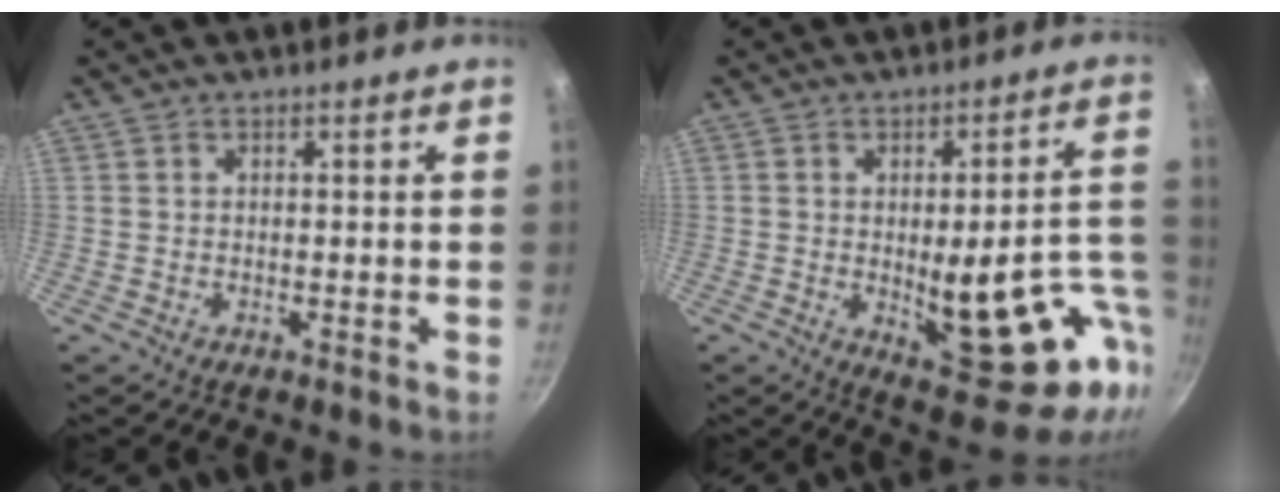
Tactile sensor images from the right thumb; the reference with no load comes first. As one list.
[{"total": 20.1, "force": [-4.1, 7.7, 18.1], "torque": [-0.184, 0.002, -0.038]}]